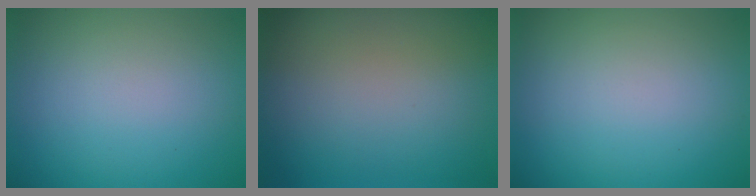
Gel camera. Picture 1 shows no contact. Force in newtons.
{"total": 0.0}
{"total": 0.0}